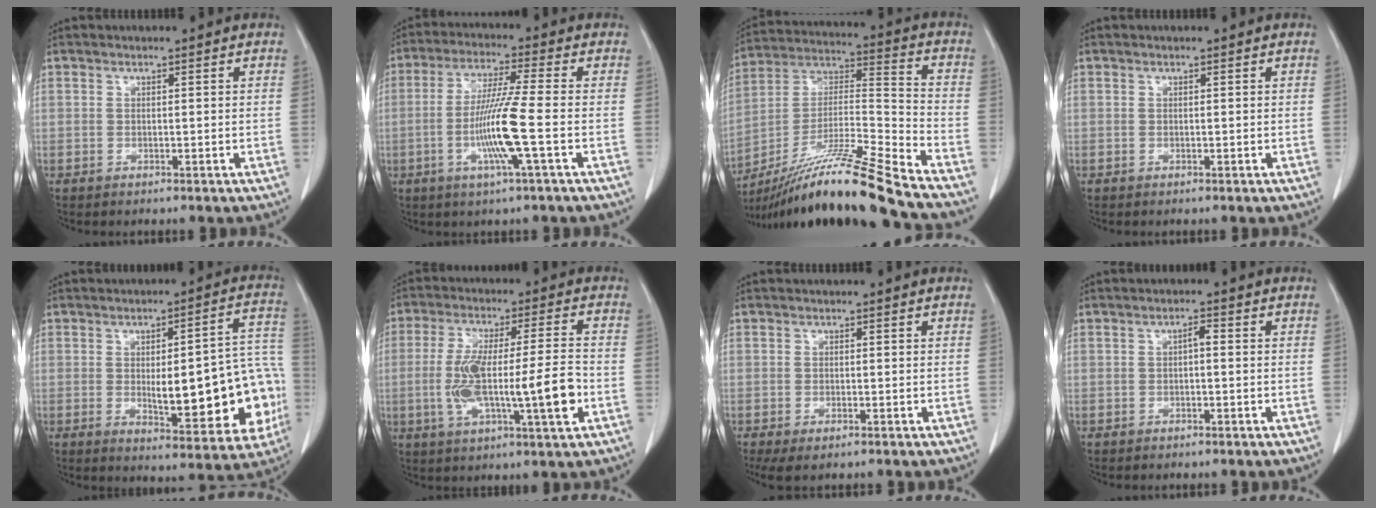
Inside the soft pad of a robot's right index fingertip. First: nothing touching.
{"total": 10.0, "force": [-2.5, -0.9, 9.7], "torque": [-0.192, -0.012, -0.051]}
{"total": 20.8, "force": [-16.8, -2.0, 12.1], "torque": [-0.231, -0.017, -0.305]}
{"total": 0.0}
{"total": 19.2, "force": [-2.8, 5.4, 18.2], "torque": [-0.172, 0.030, -0.016]}
{"total": 14.1, "force": [-2.8, 1.4, 13.8], "torque": [-0.255, 0.004, -0.045]}
{"total": 3.2, "force": [-2.0, 1.1, 2.3], "torque": [-0.040, -0.009, -0.030]}
{"total": 1.4, "force": [0.0, 0.4, 1.4], "torque": [-0.023, 0.005, -0.001]}